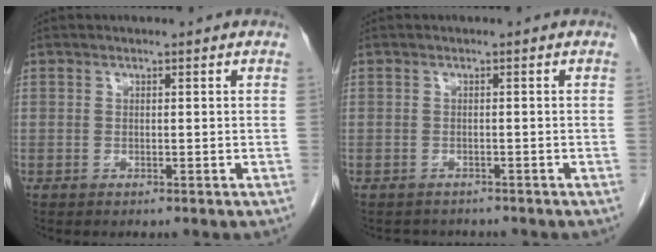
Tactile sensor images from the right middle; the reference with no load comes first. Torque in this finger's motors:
{"motor_torque": [-0.15, 0.15, -0.04, -0.01]}